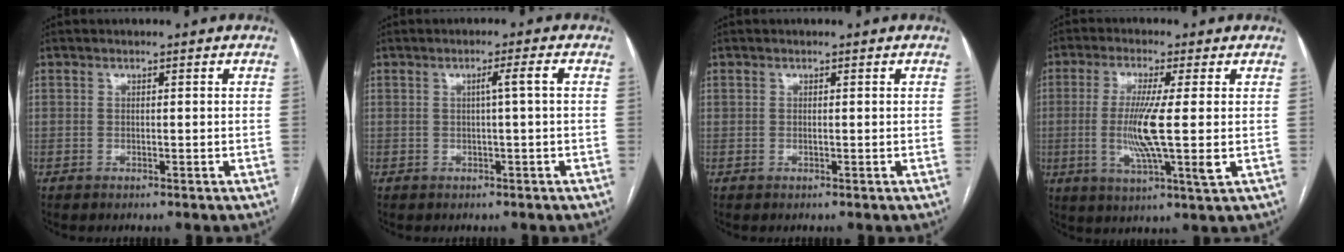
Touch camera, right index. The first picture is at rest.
{"total": 2.2, "force": [0.2, -0.5, 2.1], "torque": [-0.035, 0.003, 0.005]}
{"total": 0.0}
{"total": 9.5, "force": [-0.3, -0.3, 9.4], "torque": [-0.191, -0.016, -0.010]}